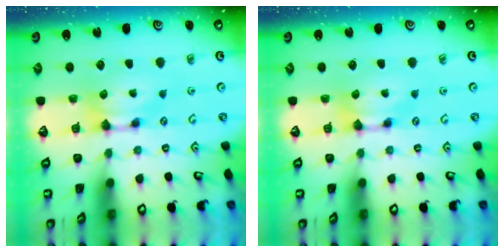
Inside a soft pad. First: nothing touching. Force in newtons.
{"total": 0.0}